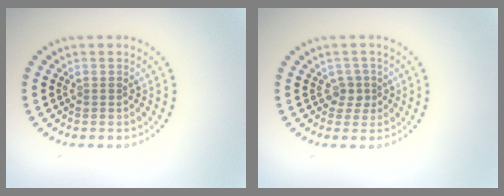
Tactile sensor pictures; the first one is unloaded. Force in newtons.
{"total": 1.5, "press": 1.1, "slide": 1.0}